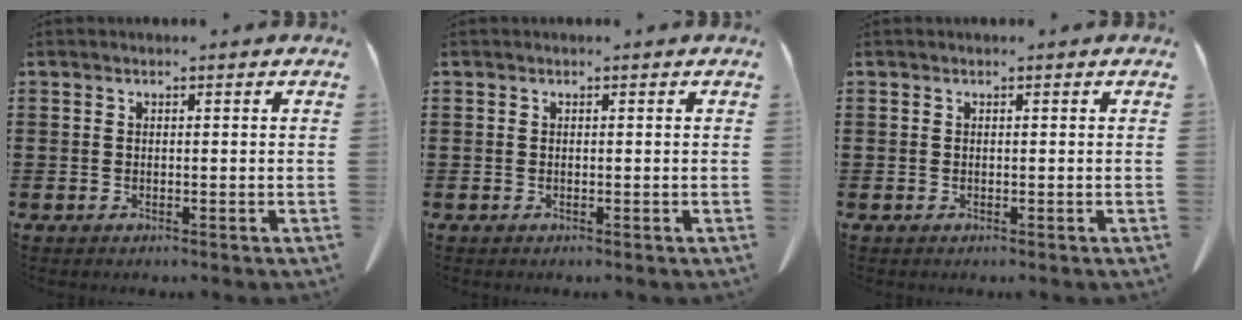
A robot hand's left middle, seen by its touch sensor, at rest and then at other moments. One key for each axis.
{"total": 0.0}
{"total": 0.0}